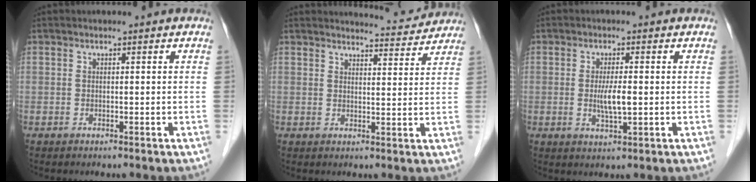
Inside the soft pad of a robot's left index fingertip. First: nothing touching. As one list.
[{"total": 4.9, "force": [4.9, 0.2, -0.4], "torque": [-0.002, -0.011, 0.050]}, {"total": 3.8, "force": [-1.1, 0.4, 3.6], "torque": [-0.071, -0.012, -0.017]}]